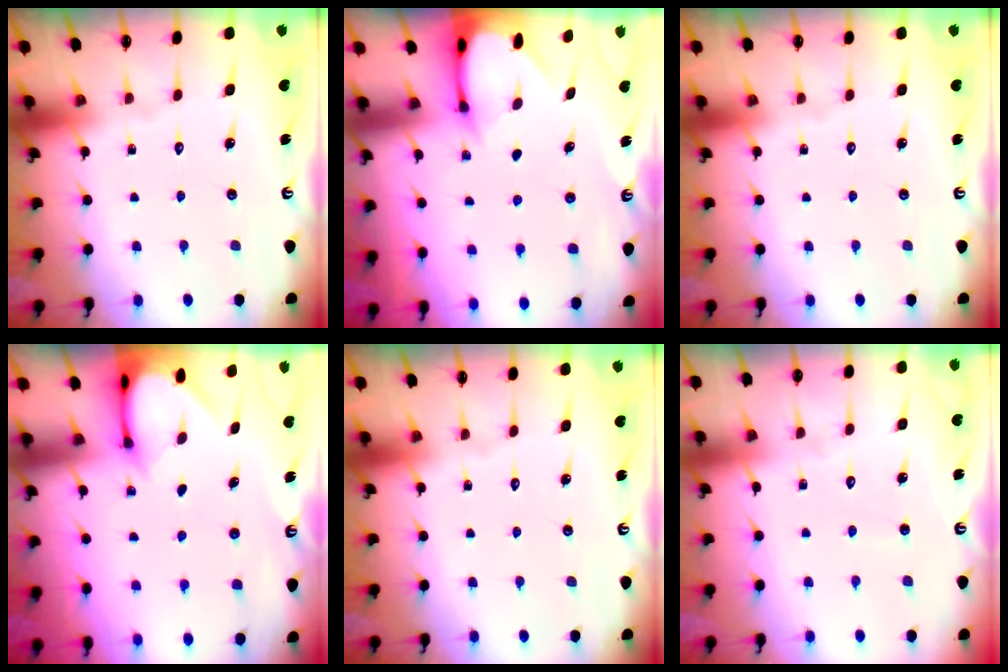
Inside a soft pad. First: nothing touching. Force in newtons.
{"total": 2.5, "press": 2.5, "slide": 0.3}
{"total": 0.0}
{"total": 3.0, "press": 3.0, "slide": 0.3}
{"total": 0.0}
{"total": 3.3, "press": 3.3, "slide": 0.3}